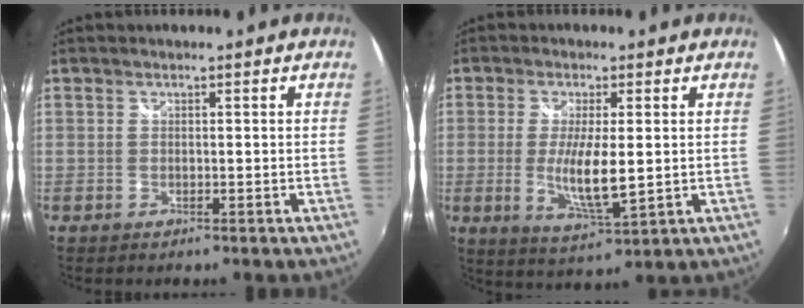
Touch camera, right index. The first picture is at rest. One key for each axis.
{"total": 8.5, "fx": -0.5, "fy": 2.0, "fz": 8.2, "tx": -0.160, "ty": -0.018, "tz": -0.007}